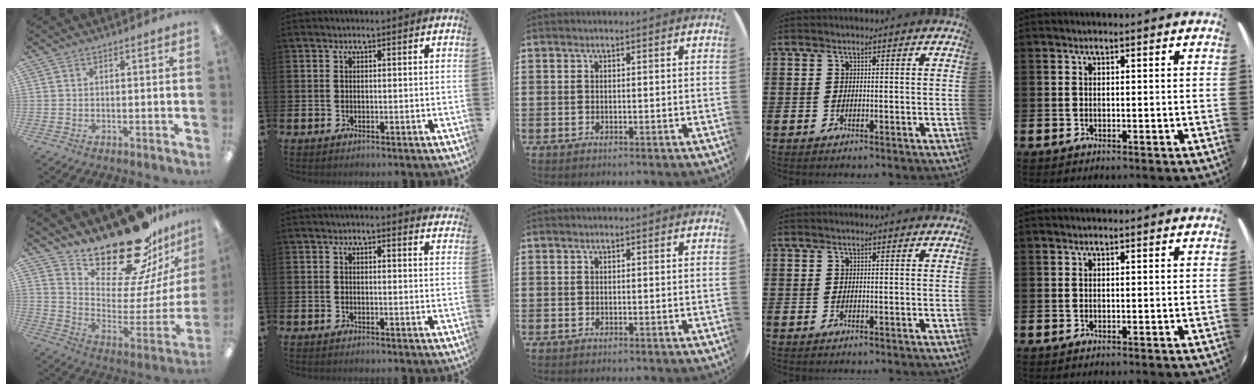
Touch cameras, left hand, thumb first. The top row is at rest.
{"thumb": {"total": 23.2, "force": [19.6, 7.0, 10.3], "torque": [-0.147, -0.157, 0.333]}, "index": {"total": 1.7, "force": [1.7, 0.0, 0.1], "torque": [-0.003, -0.007, 0.030]}}